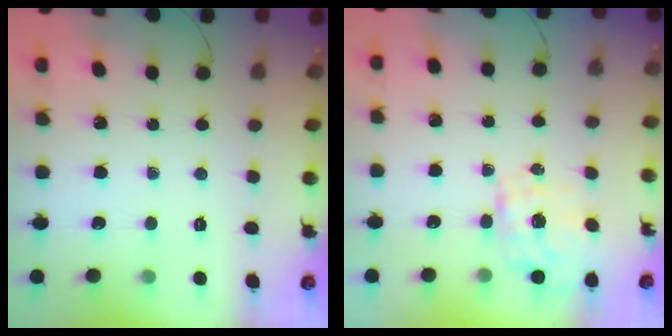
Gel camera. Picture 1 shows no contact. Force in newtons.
{"total": 1.7, "press": 1.5, "slide": 0.8}